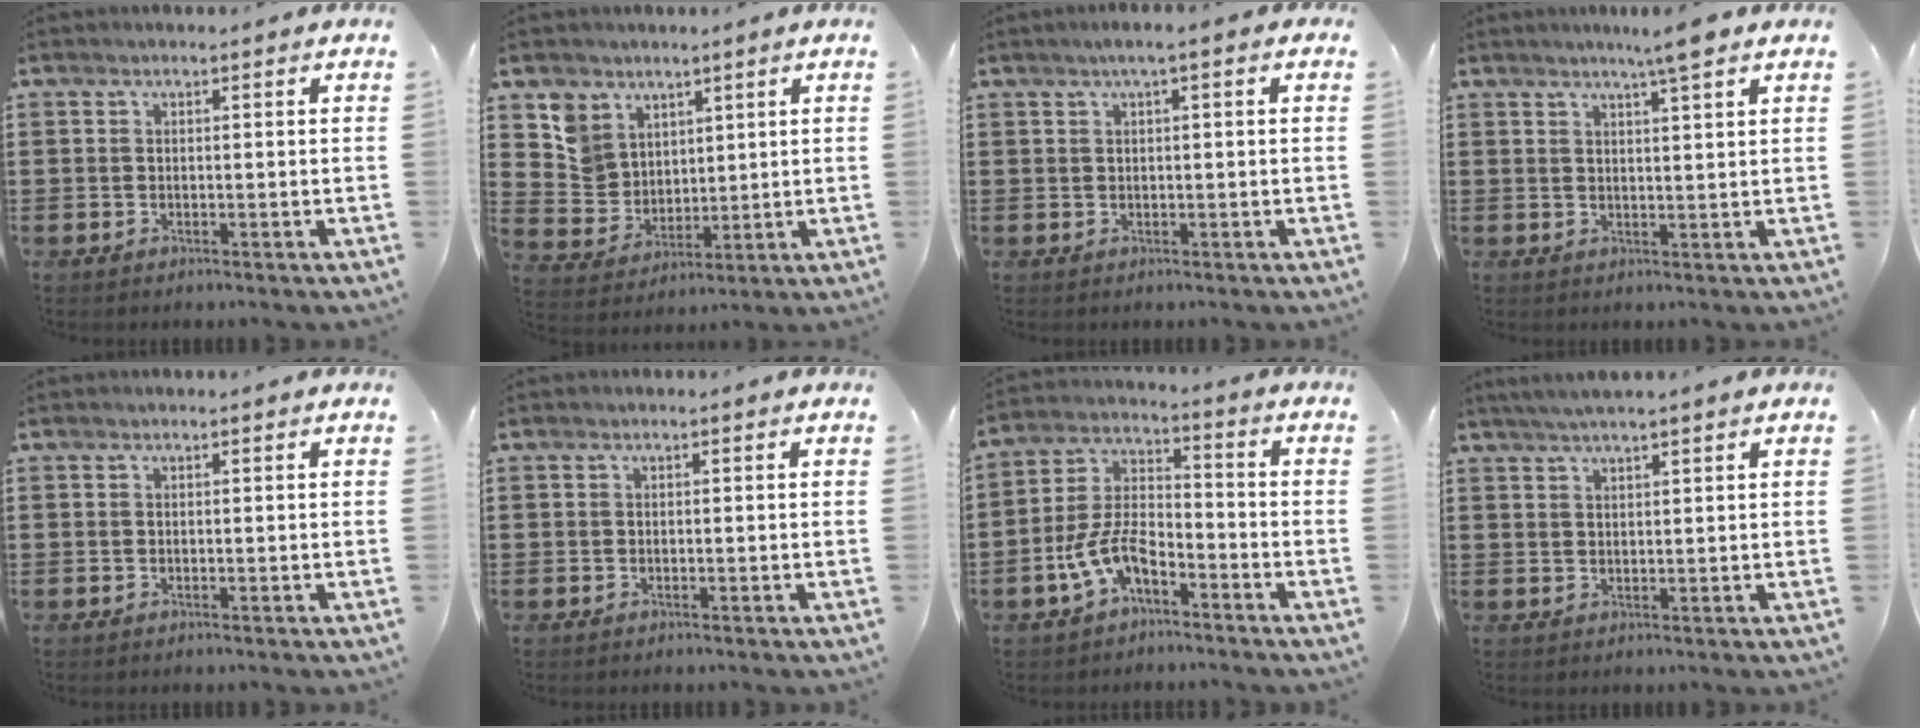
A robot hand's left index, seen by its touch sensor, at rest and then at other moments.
{"total": 6.5, "force": [4.1, 5.1, 0.0], "torque": [-0.037, -0.011, 0.082]}
{"total": 1.7, "force": [0.4, 0.0, 1.7], "torque": [-0.031, -0.002, 0.008]}
{"total": 4.6, "force": [3.5, -0.5, 3.0], "torque": [-0.055, 0.001, 0.059]}
{"total": 0.0}
{"total": 0.0}
{"total": 7.9, "force": [-4.5, 3.5, 5.5], "torque": [-0.133, 0.001, -0.091]}
{"total": 2.4, "force": [2.0, -0.4, 1.3], "torque": [-0.028, -0.001, 0.038]}